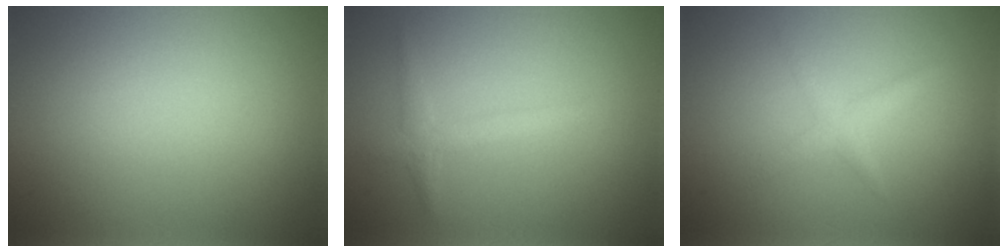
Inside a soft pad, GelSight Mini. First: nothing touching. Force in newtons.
{"total": 1.8, "press": 1.7, "slide": 0.1}
{"total": 1.4, "press": 1.4, "slide": 0.1}